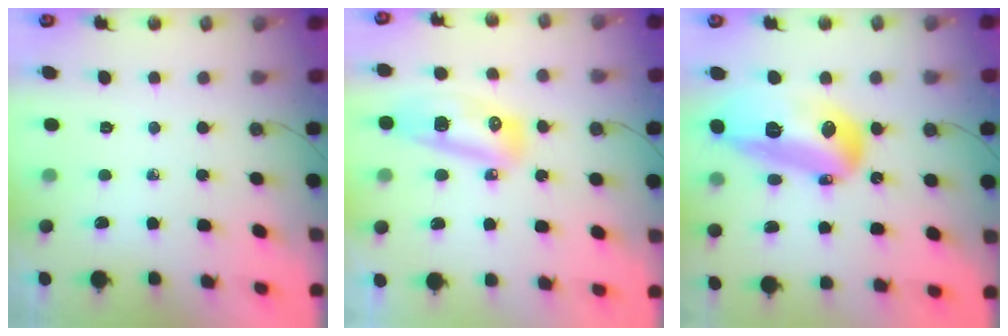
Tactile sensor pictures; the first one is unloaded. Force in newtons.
{"total": 10.5, "press": 10.3, "slide": 2.0}
{"total": 20.4, "press": 20.3, "slide": 2.1}